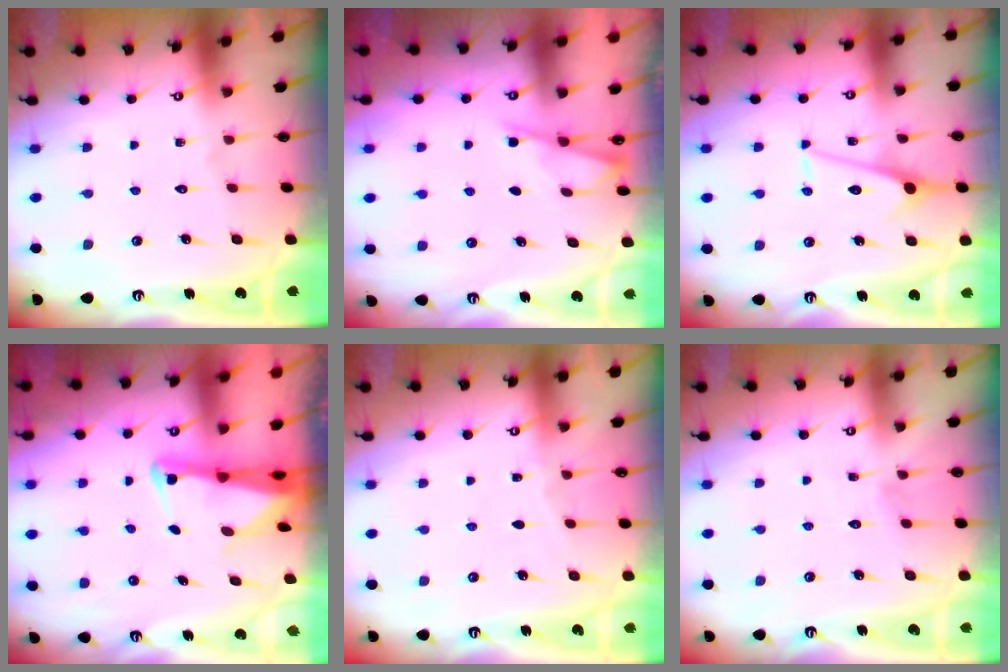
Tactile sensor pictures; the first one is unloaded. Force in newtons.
{"total": 2.6, "press": 2.6, "slide": 0.4}
{"total": 6.4, "press": 6.4, "slide": 0.7}
{"total": 3.6, "press": 3.5, "slide": 0.9}
{"total": 2.7, "press": 2.6, "slide": 0.3}
{"total": 2.7, "press": 2.7, "slide": 0.2}